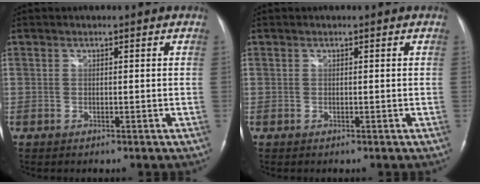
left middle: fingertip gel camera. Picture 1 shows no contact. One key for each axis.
{"total": 0.0}